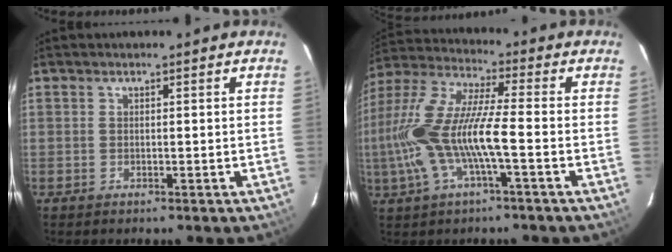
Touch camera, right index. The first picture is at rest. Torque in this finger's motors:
{"motor_torque": [1.23, -0.66, 1.06, 0.21]}